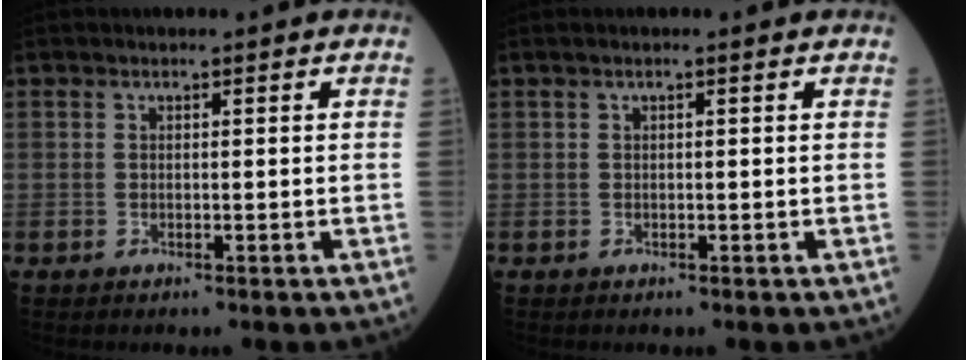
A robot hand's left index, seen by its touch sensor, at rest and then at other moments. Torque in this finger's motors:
{"motor_torque": [-0.07, 0.05, 0.00, 0.00]}